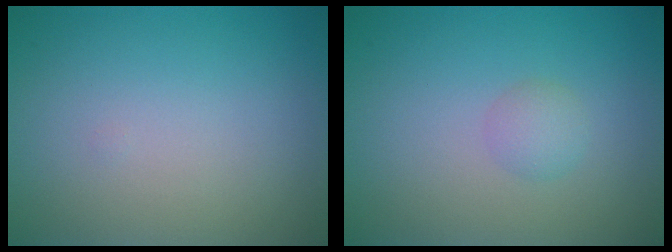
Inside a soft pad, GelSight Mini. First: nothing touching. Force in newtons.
{"total": 1.3, "press": 1.3, "slide": 0.1}